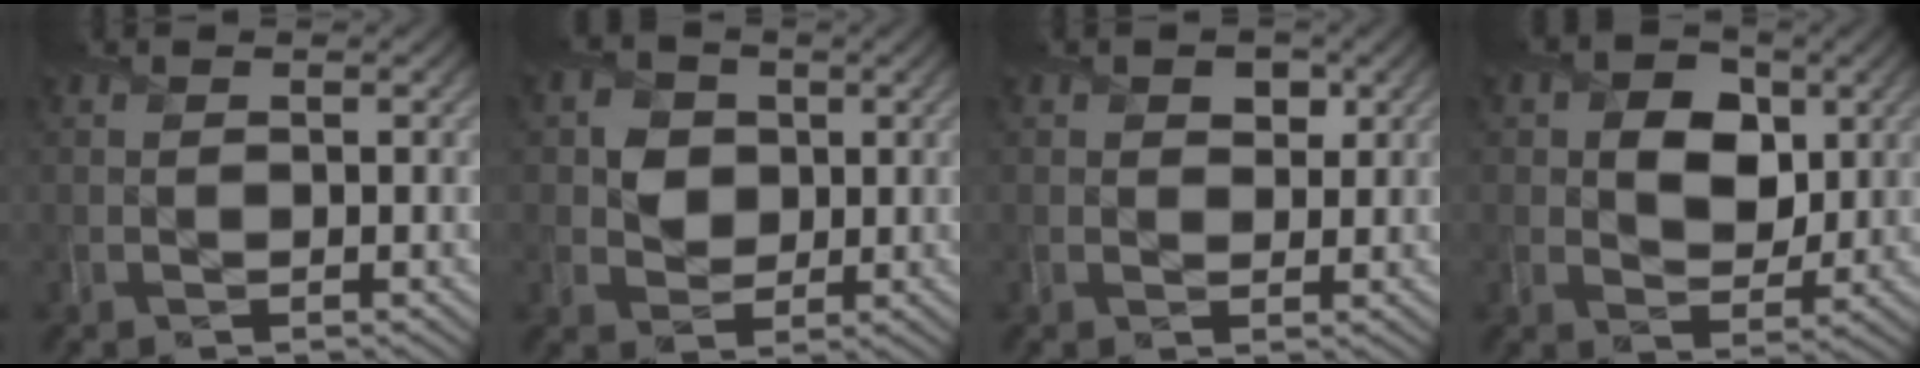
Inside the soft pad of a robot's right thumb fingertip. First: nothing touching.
{"total": 4.2, "force": [0.6, 3.8, 1.7], "torque": [-0.039, -0.001, 0.000]}
{"total": 2.1, "force": [1.1, 1.5, 0.9], "torque": [-0.011, -0.006, 0.019]}
{"total": 6.7, "force": [1.8, 4.9, 4.2], "torque": [-0.083, 0.000, 0.026]}